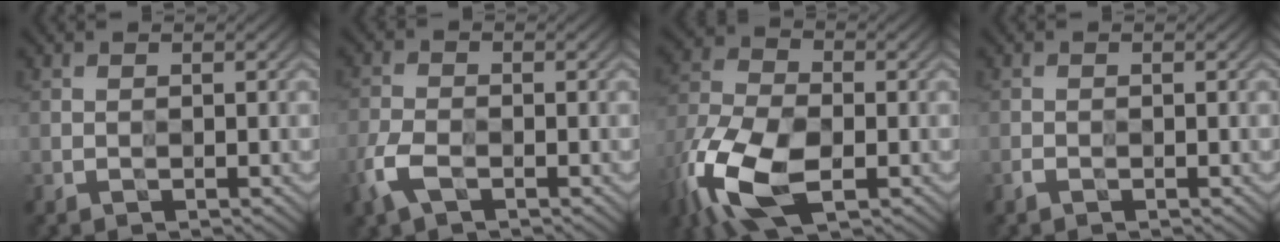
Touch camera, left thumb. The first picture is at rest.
{"total": 4.0, "force": [-2.3, 2.2, 2.4], "torque": [-0.063, -0.008, -0.052]}
{"total": 12.9, "force": [-5.7, 7.1, 9.1], "torque": [-0.232, -0.025, -0.116]}
{"total": 0.7, "force": [-0.6, 0.3, 0.1], "torque": [-0.003, -0.002, -0.013]}